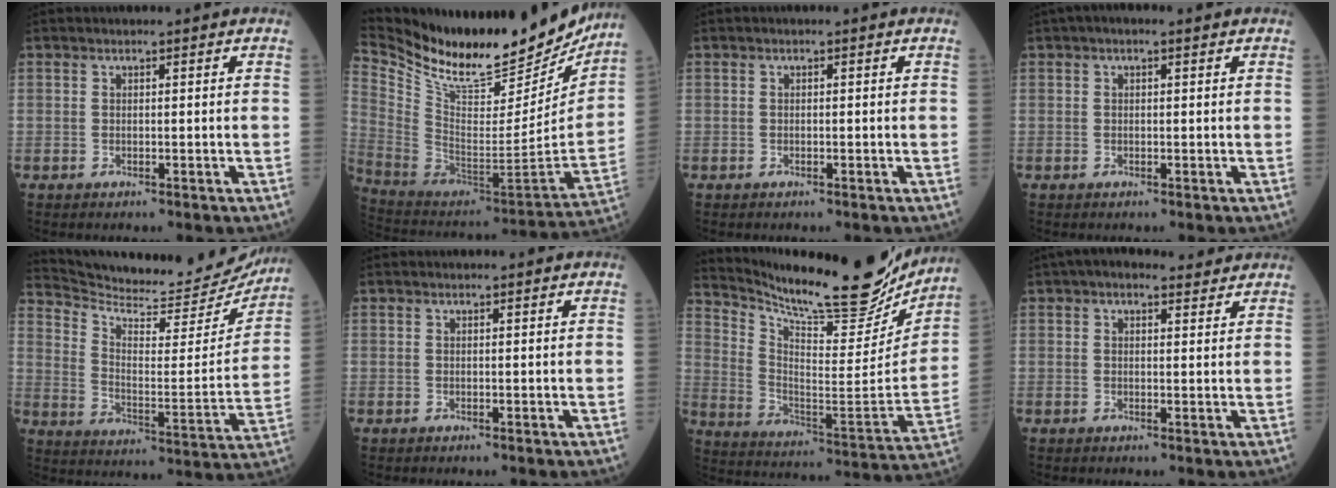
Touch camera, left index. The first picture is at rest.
{"total": 28.5, "force": [24.8, 6.8, 12.3], "torque": [-0.229, -0.059, 0.380]}
{"total": 0.0}
{"total": 1.9, "force": [0.9, 0.6, 1.5], "torque": [-0.030, 0.013, 0.012]}
{"total": 23.2, "force": [22.3, 3.3, 5.4], "torque": [-0.089, -0.081, 0.297]}
{"total": 0.0}
{"total": 24.7, "force": [21.7, 3.9, 11.0], "torque": [-0.187, -0.063, 0.313]}
{"total": 5.3, "force": [4.3, 2.1, 2.5], "torque": [-0.036, 0.026, 0.059]}